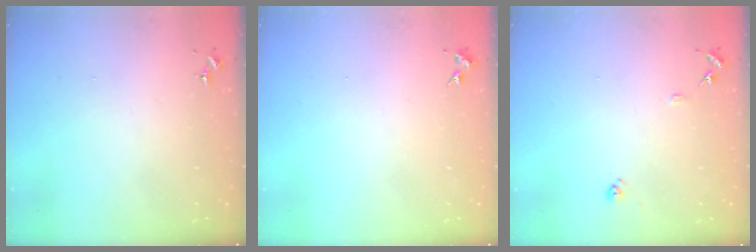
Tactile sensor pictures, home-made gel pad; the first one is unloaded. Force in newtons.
{"total": 4.3, "press": 4.3, "slide": 0.6}
{"total": 8.3, "press": 8.3, "slide": 0.7}